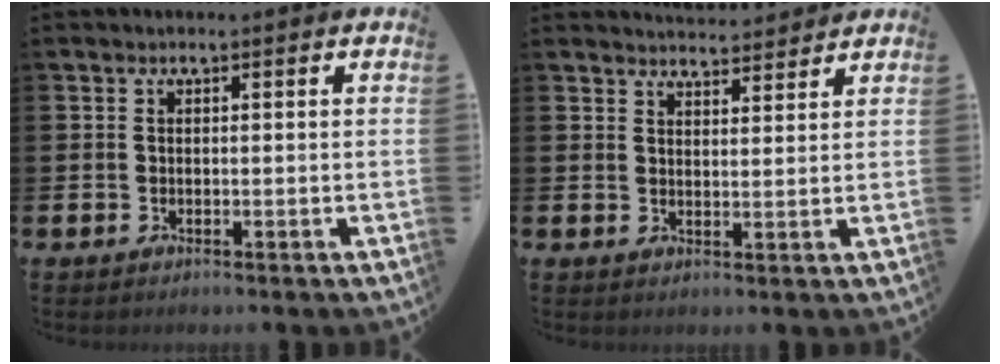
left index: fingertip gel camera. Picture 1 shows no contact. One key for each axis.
{"total": 3.9, "fx": 3.8, "fy": 0.4, "fz": -0.2, "tx": 0.001, "ty": -0.022, "tz": 0.069}